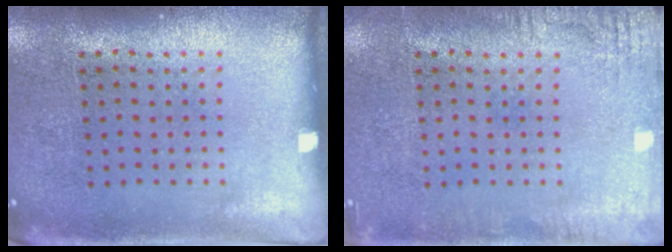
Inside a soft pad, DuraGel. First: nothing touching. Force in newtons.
{"total": 2.0, "press": 2.0, "slide": 0.2}